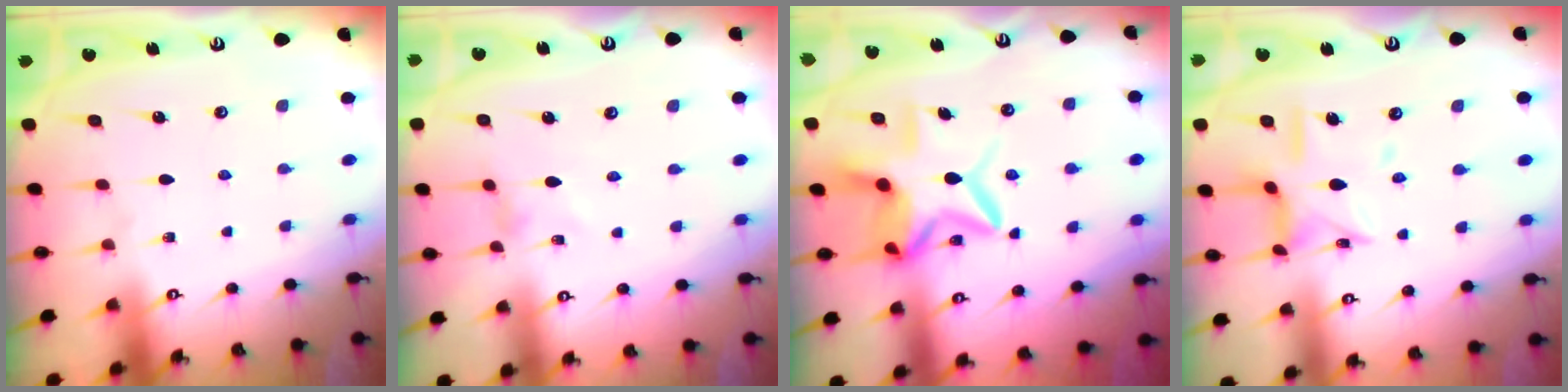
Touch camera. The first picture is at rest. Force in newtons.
{"total": 0.0}
{"total": 10.8, "press": 10.7, "slide": 0.9}
{"total": 11.7, "press": 11.7, "slide": 0.8}